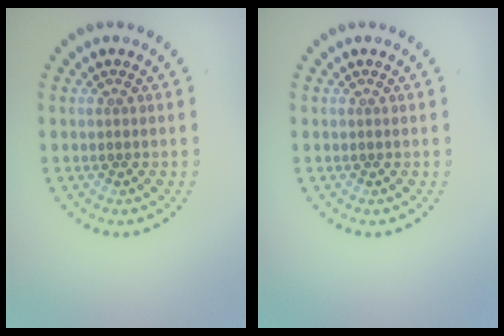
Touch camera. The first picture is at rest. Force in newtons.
{"total": 0.0}